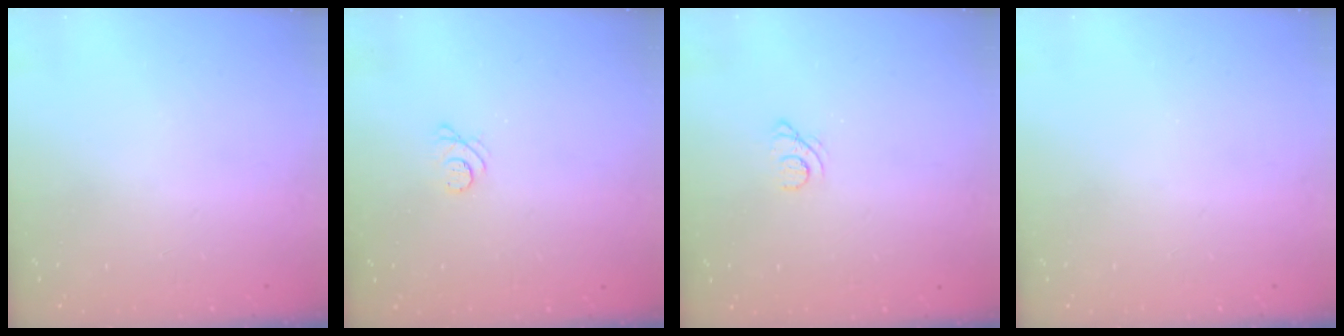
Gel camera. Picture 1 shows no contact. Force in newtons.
{"total": 3.6, "press": 3.6, "slide": 0.4}
{"total": 1.7, "press": 1.6, "slide": 0.1}
{"total": 0.0}